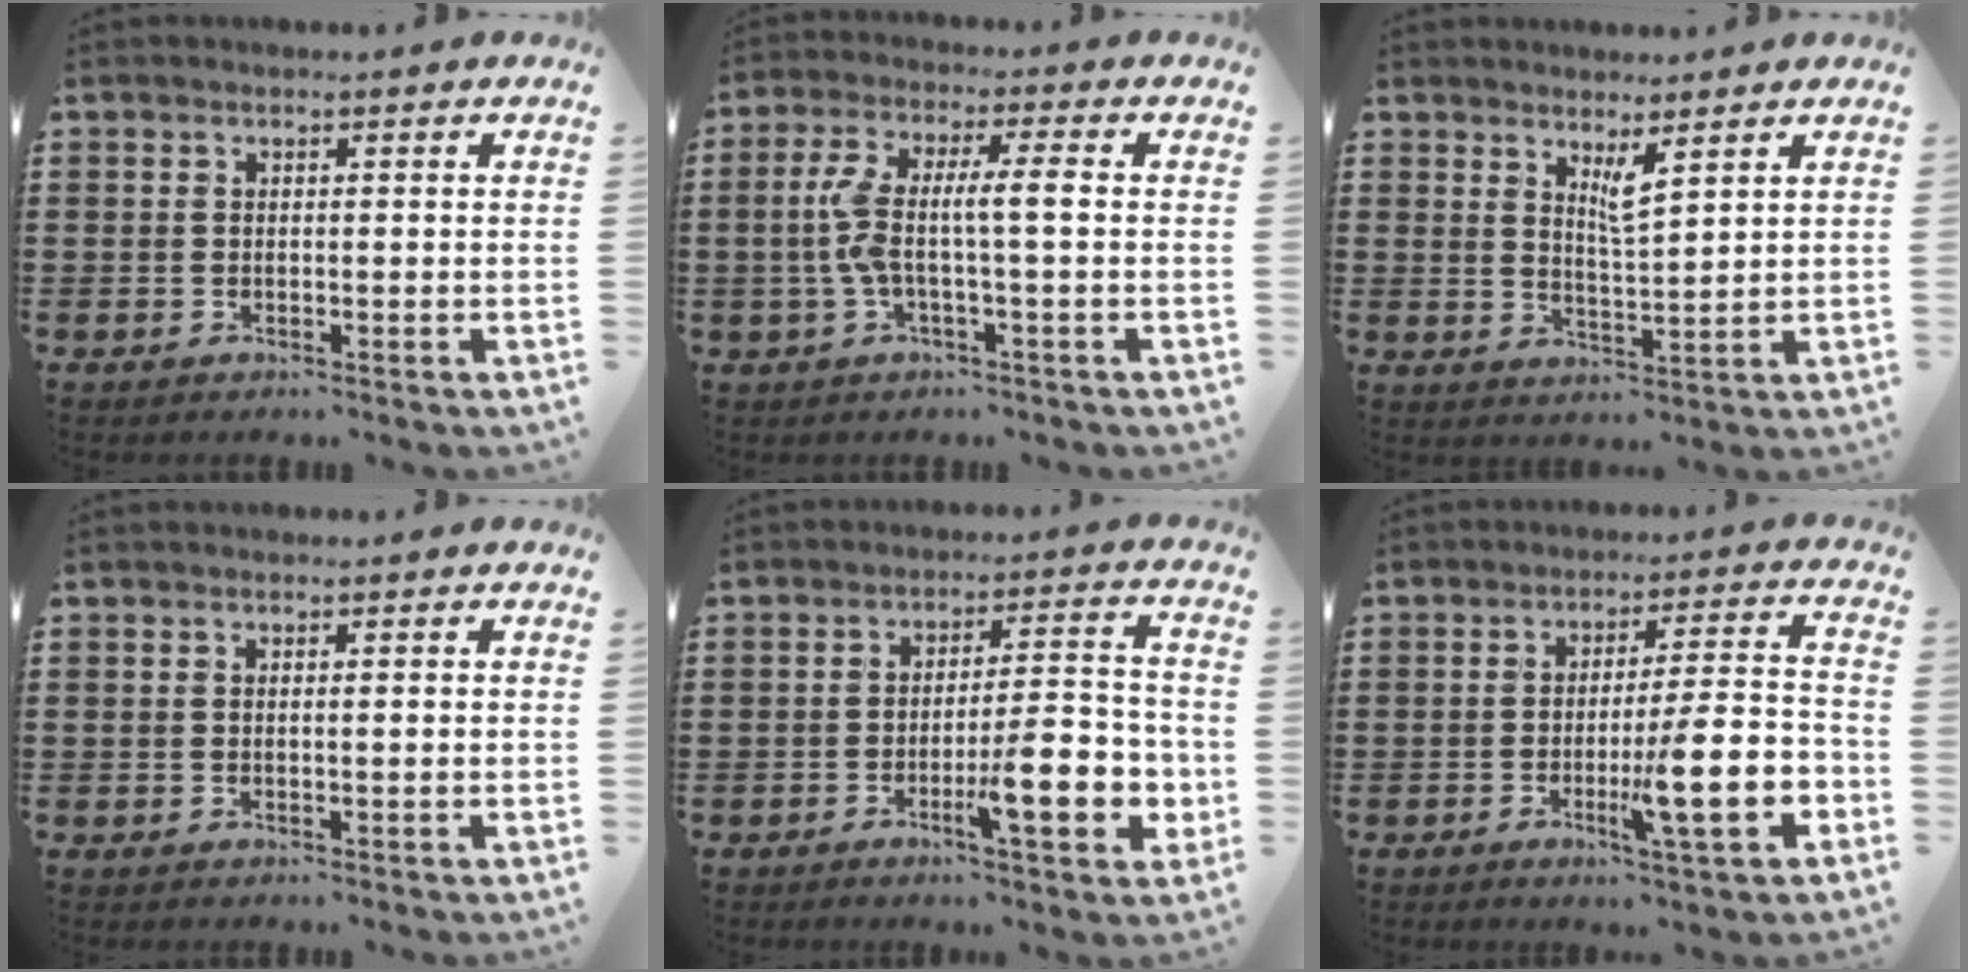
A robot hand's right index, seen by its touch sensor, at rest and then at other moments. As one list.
[{"total": 7.0, "force": [-0.3, 1.1, 6.9], "torque": [-0.147, -0.004, -0.016]}, {"total": 3.4, "force": [2.5, 0.4, 2.2], "torque": [-0.042, -0.005, 0.043]}, {"total": 0.5, "force": [0.0, -0.1, 0.5], "torque": [-0.009, -0.003, 0.000]}, {"total": 10.6, "force": [-3.4, 2.9, 9.6], "torque": [-0.141, -0.002, -0.055]}, {"total": 12.0, "force": [-4.0, 1.6, 11.2], "torque": [-0.185, -0.005, -0.069]}]